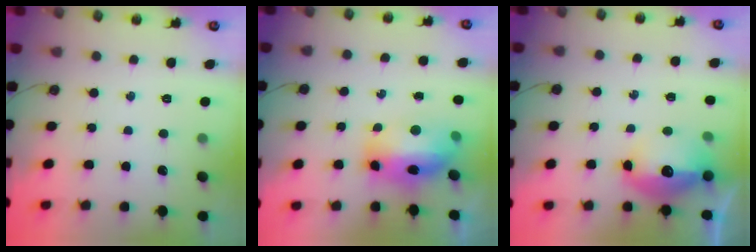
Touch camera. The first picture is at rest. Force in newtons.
{"total": 14.5, "press": 14.5, "slide": 1.4}
{"total": 14.4, "press": 14.3, "slide": 1.5}